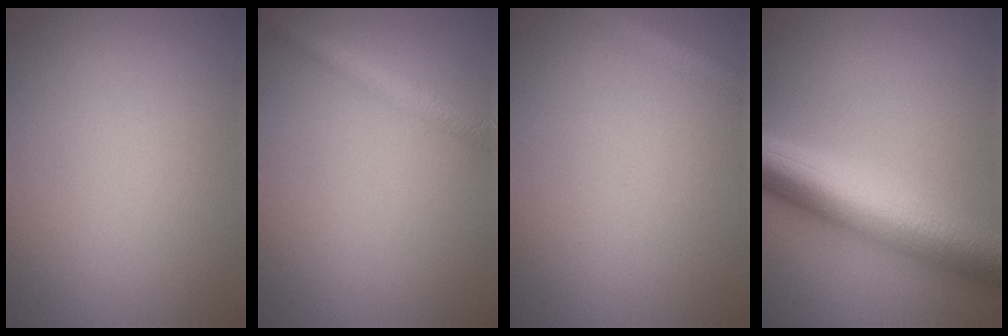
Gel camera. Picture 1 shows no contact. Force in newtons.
{"total": 2.1, "press": 2.1, "slide": 0.1}
{"total": 1.8, "press": 1.8, "slide": 0.1}
{"total": 9.8, "press": 9.8, "slide": 0.3}